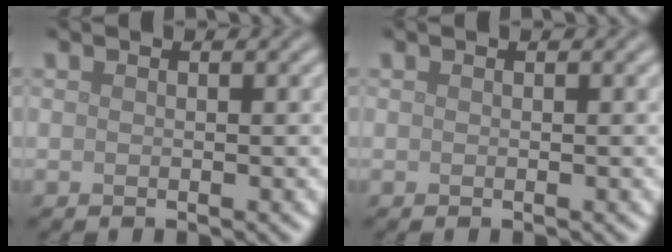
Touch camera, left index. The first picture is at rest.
{"total": 0.0}